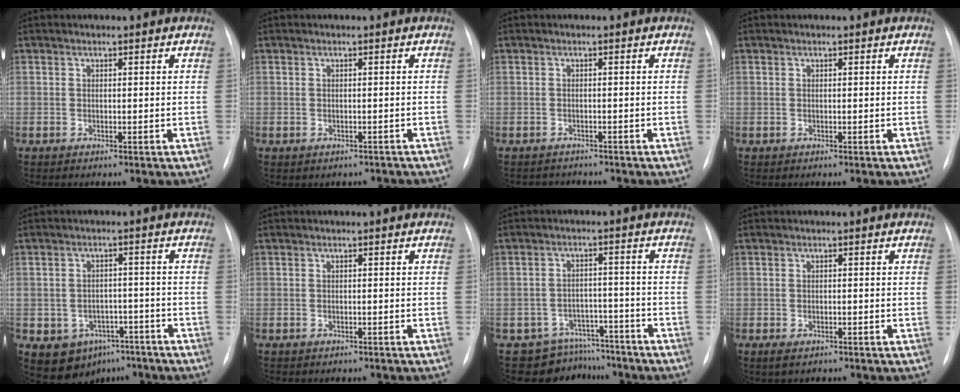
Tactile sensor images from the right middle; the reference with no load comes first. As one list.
[{"total": 2.5, "force": [-2.0, 1.5, 0.5], "torque": [-0.007, 0.009, -0.021]}, {"total": 2.3, "force": [-2.1, 0.8, -0.4], "torque": [0.007, -0.003, -0.032]}, {"total": 0.0}, {"total": 8.3, "force": [-4.9, 6.1, 2.7], "torque": [-0.036, 0.021, -0.061]}, {"total": 2.6, "force": [-2.3, 1.0, 0.8], "torque": [-0.015, -0.003, -0.024]}, {"total": 7.8, "force": [-6.7, 3.8, -1.1], "torque": [0.030, 0.040, -0.093]}, {"total": 2.0, "force": [-1.4, 0.9, 1.0], "torque": [-0.021, -0.002, -0.016]}]